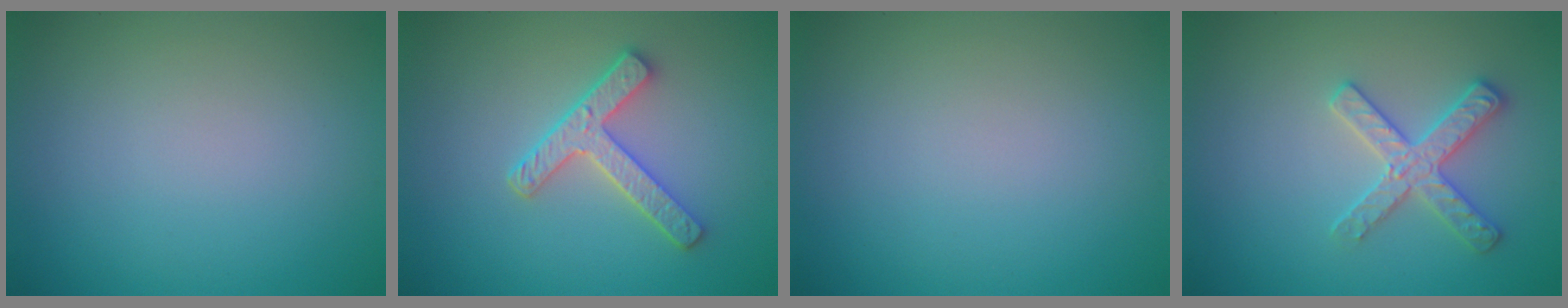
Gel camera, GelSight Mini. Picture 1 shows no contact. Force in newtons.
{"total": 3.4, "press": 3.0, "slide": 1.6}
{"total": 0.0}
{"total": 2.9, "press": 2.9, "slide": 0.1}